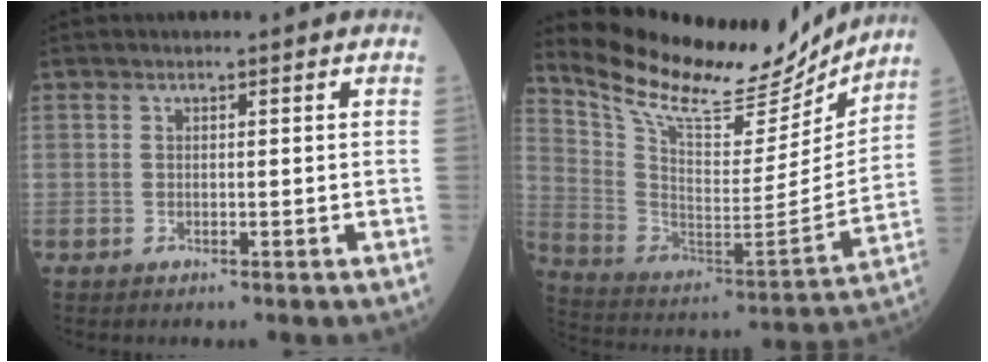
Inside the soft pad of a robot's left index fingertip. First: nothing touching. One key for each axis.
{"total": 20.9, "fx": 18.9, "fy": 5.2, "fz": 7.4, "tx": -0.144, "ty": -0.034, "tz": 0.302}